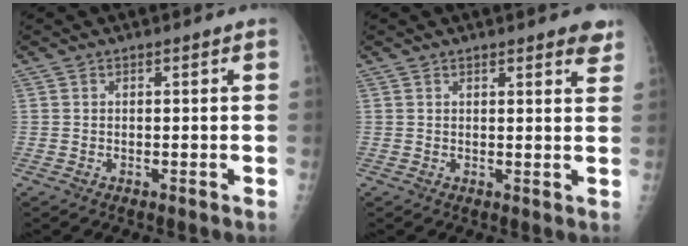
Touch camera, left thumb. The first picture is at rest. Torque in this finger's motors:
{"motor_torque": [-0.05, 0.12, -0.18, -0.02, 0.06]}